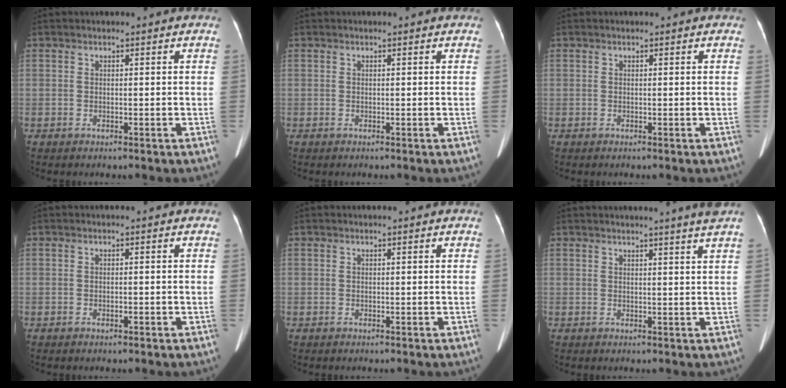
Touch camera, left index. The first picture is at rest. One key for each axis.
{"total": 0.0}
{"total": 0.0}
{"total": 0.7, "fx": -0.4, "fy": 0.2, "fz": 0.5, "tx": -0.010, "ty": 0.001, "tz": -0.004}
{"total": 0.0}
{"total": 3.8, "fx": 3.1, "fy": -1.1, "fz": 1.7, "tx": -0.023, "ty": -0.005, "tz": 0.030}